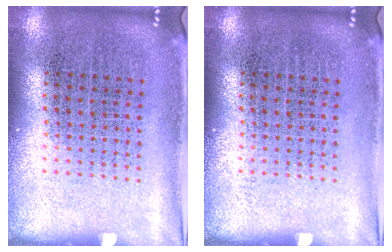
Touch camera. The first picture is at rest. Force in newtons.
{"total": 0.0}